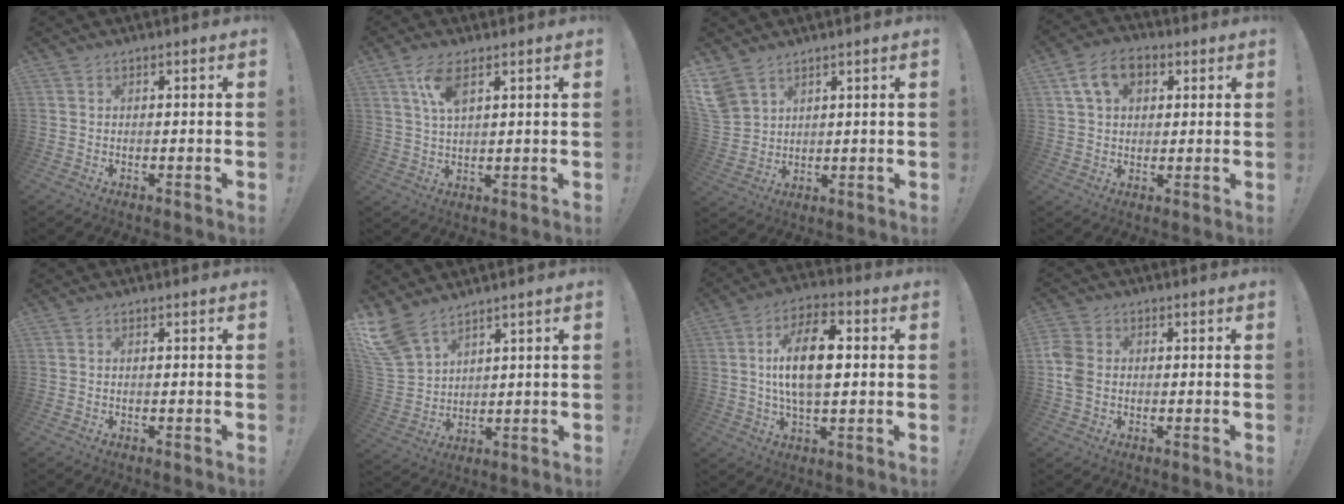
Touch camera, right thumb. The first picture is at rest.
{"total": 7.3, "force": [3.6, 2.8, 5.6], "torque": [-0.098, -0.007, 0.064]}
{"total": 7.0, "force": [5.1, 4.2, 2.3], "torque": [-0.059, -0.026, 0.104]}
{"total": 10.4, "force": [4.3, 7.1, 6.3], "torque": [-0.099, 0.005, 0.082]}
{"total": 0.0}
{"total": 9.9, "force": [7.6, 4.8, 4.2], "torque": [-0.098, -0.044, 0.154]}
{"total": 14.5, "force": [1.7, 7.1, 12.5], "torque": [-0.219, 0.003, 0.023]}
{"total": 7.4, "force": [-0.5, 5.8, 4.6], "torque": [-0.100, 0.007, -0.005]}